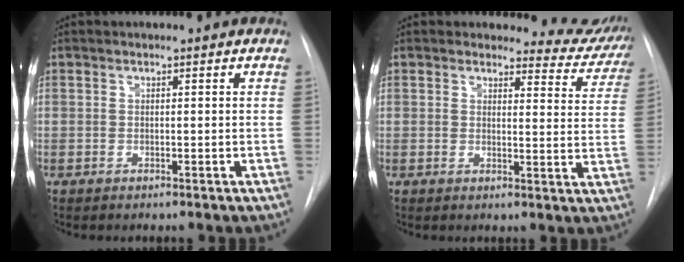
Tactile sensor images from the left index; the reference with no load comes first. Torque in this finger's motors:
{"motor_torque": [0.97, -1.17, 0.05, -0.04]}